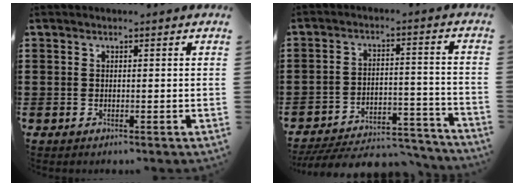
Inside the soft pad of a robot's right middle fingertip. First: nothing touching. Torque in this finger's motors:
{"motor_torque": [1.11, -1.03, 0.24, 0.19]}